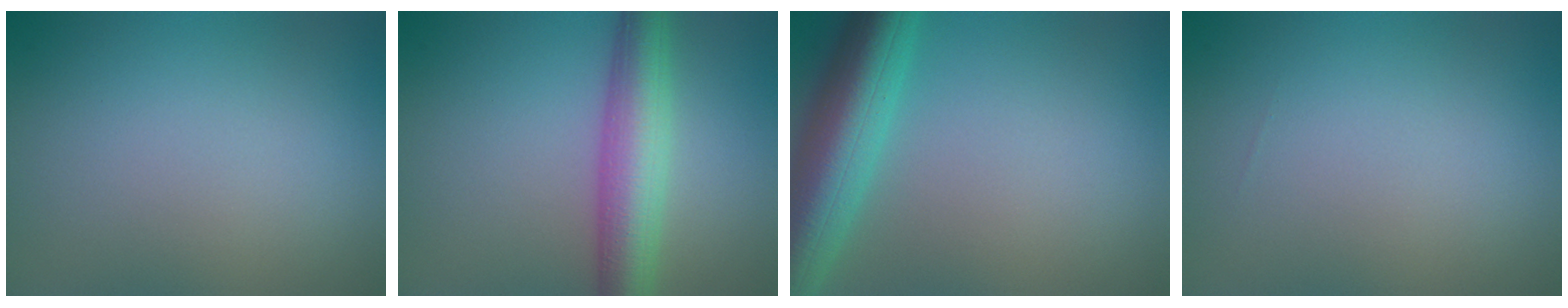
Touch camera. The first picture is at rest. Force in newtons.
{"total": 5.8, "press": 5.8, "slide": 0.2}
{"total": 8.1, "press": 8.0, "slide": 0.4}
{"total": 0.0}